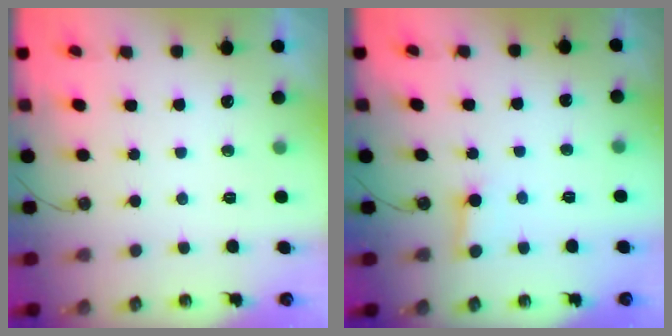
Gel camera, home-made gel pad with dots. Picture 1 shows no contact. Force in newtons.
{"total": 2.7, "press": 2.7, "slide": 0.0}